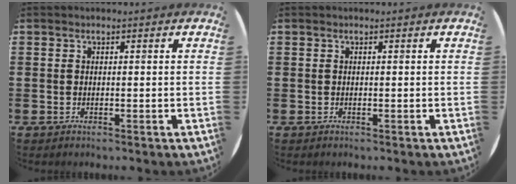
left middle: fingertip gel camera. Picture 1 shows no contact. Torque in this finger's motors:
{"motor_torque": [-0.01, 0.01, 0.00, 0.00]}